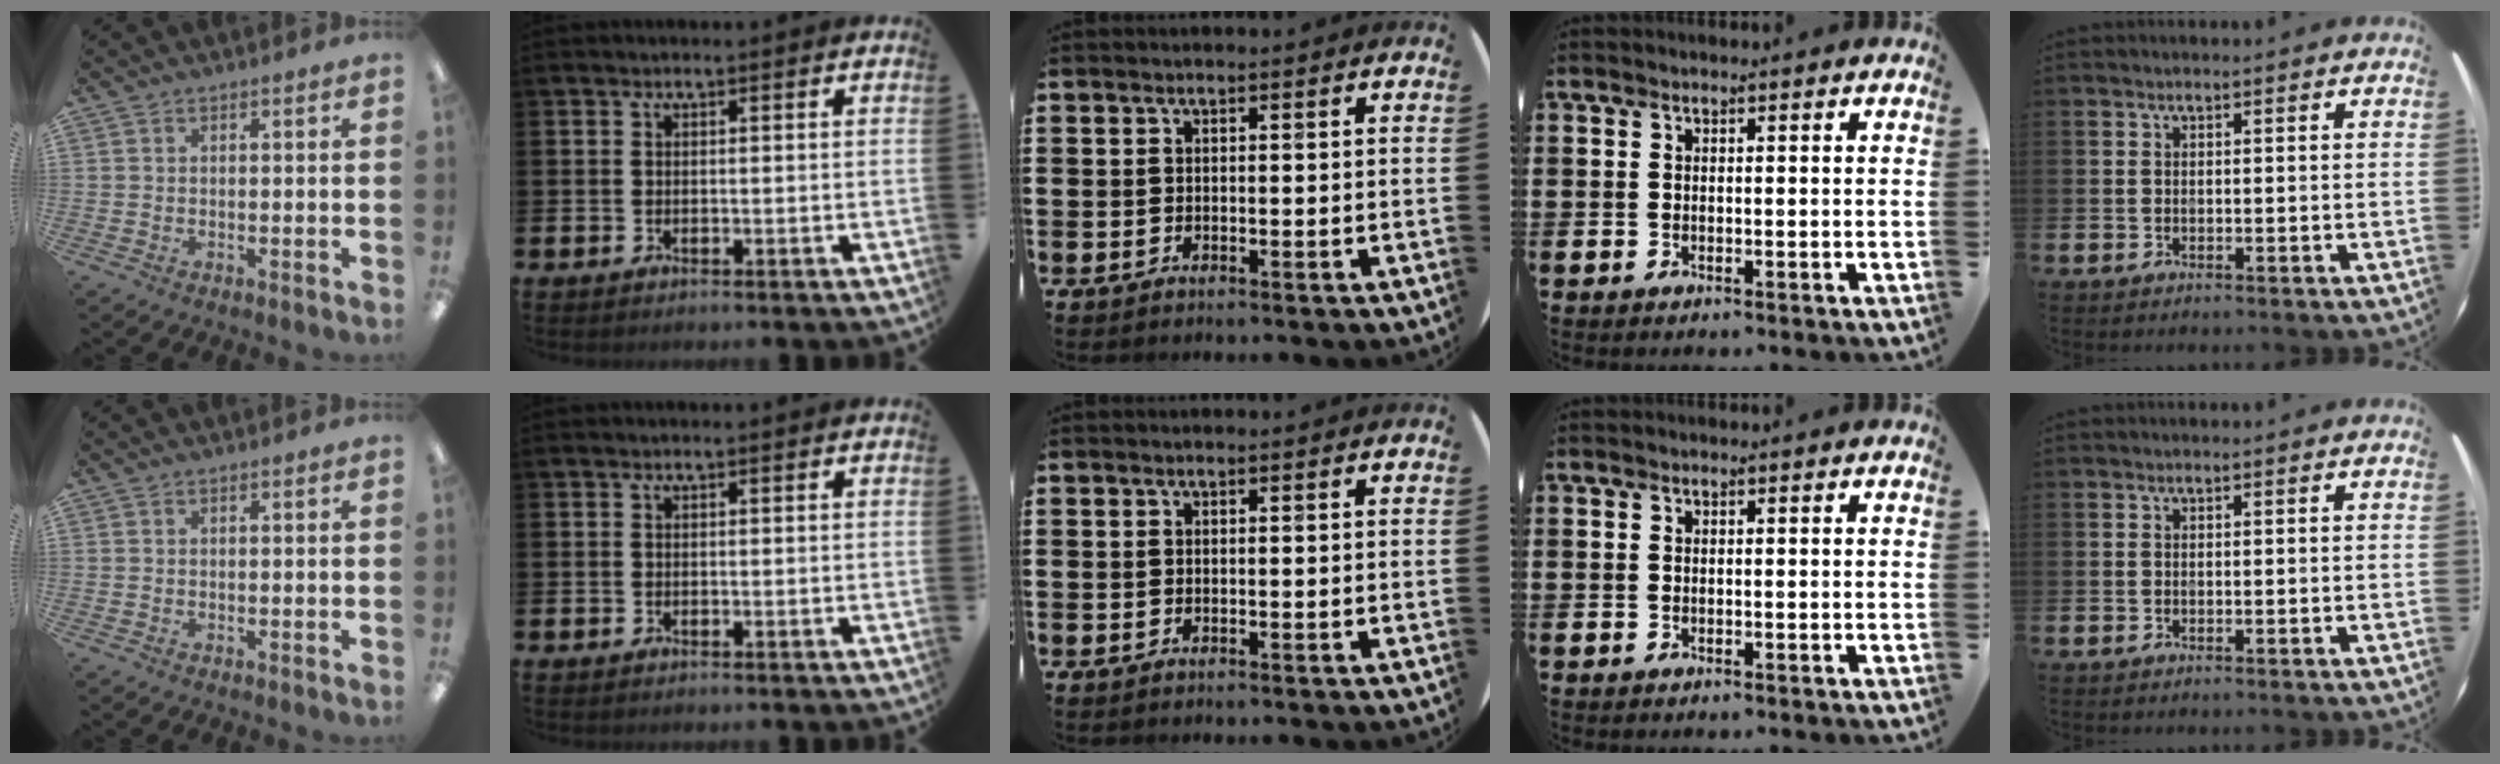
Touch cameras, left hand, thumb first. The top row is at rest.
{}